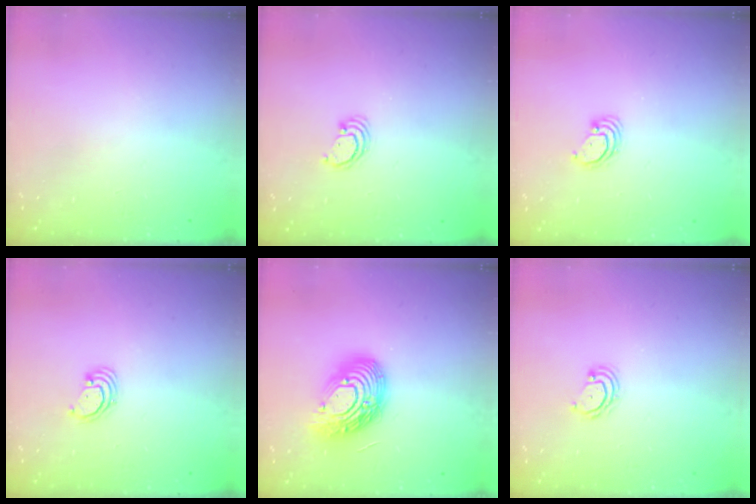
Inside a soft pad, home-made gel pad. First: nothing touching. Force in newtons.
{"total": 2.6, "press": 2.6, "slide": 0.3}
{"total": 2.9, "press": 2.9, "slide": 0.3}
{"total": 2.8, "press": 2.8, "slide": 0.2}
{"total": 16.1, "press": 16.0, "slide": 1.3}
{"total": 4.1, "press": 4.1, "slide": 0.6}